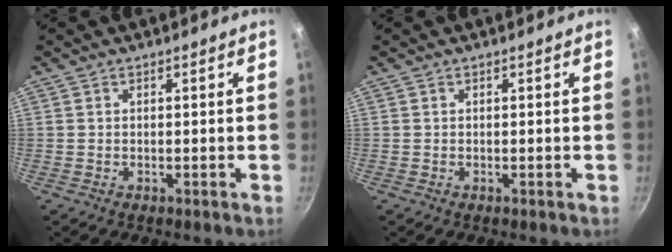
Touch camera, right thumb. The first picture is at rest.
{"total": 0.0}